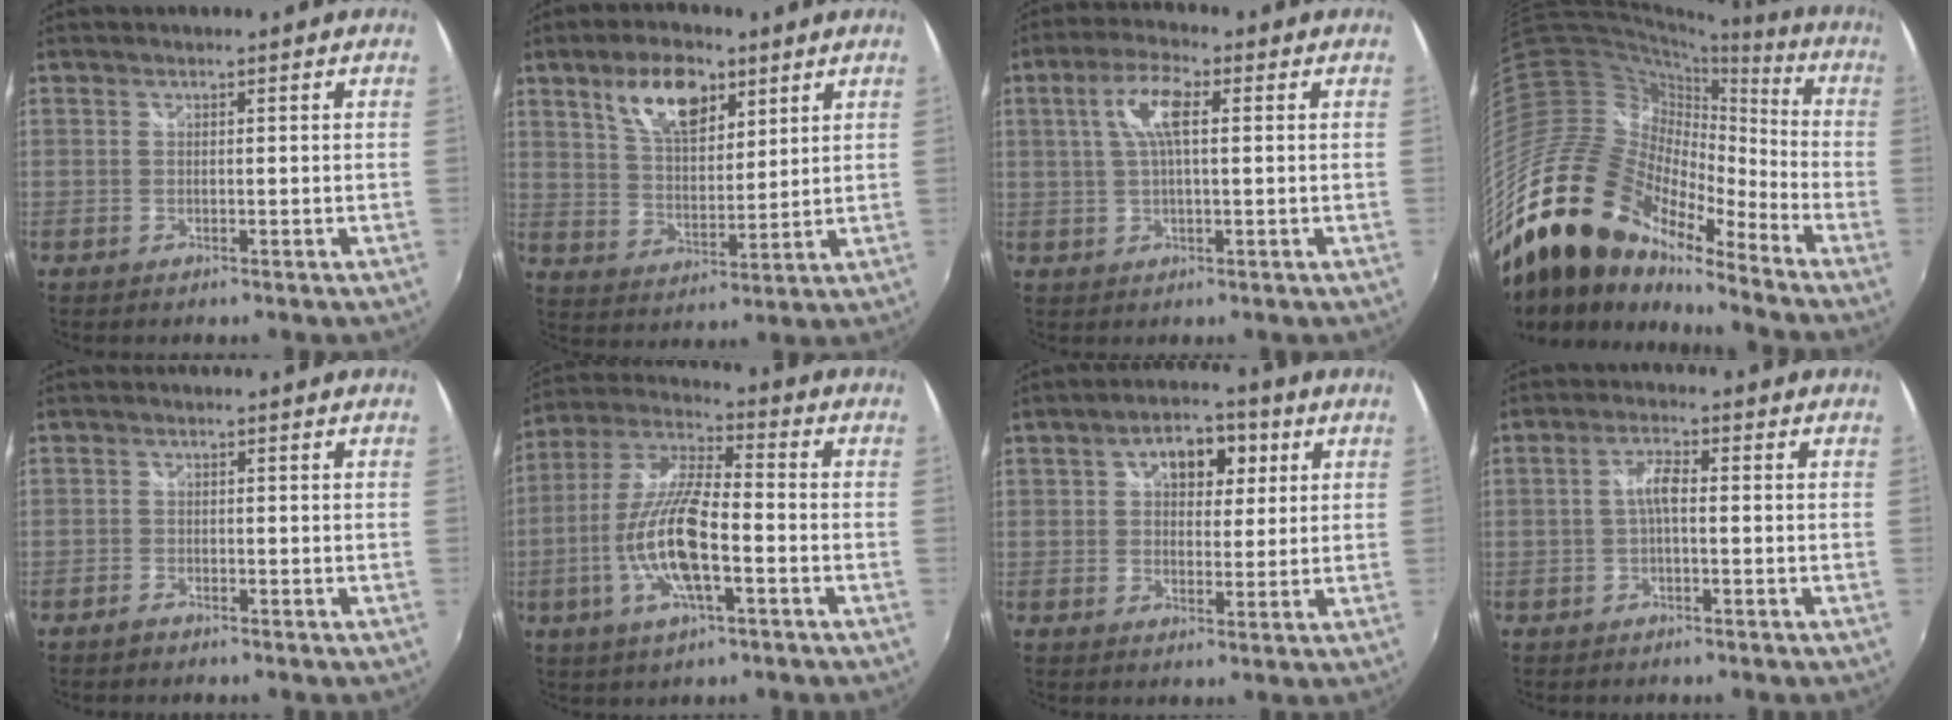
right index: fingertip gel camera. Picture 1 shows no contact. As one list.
[{"total": 11.2, "force": [6.2, 5.3, 7.7], "torque": [-0.134, 0.014, 0.115]}, {"total": 6.9, "force": [1.6, 2.0, 6.4], "torque": [-0.125, 0.013, 0.030]}, {"total": 22.7, "force": [-16.8, 10.1, 11.5], "torque": [-0.212, -0.025, -0.318]}, {"total": 1.3, "force": [-1.2, 0.6, 0.3], "torque": [-0.008, 0.002, -0.023]}, {"total": 14.5, "force": [-4.2, 4.1, 13.3], "torque": [-0.272, -0.005, -0.083]}, {"total": 8.4, "force": [2.9, 5.3, 5.9], "torque": [-0.092, 0.026, 0.044]}, {"total": 3.2, "force": [-0.5, 0.9, 3.1], "torque": [-0.062, 0.010, -0.009]}]